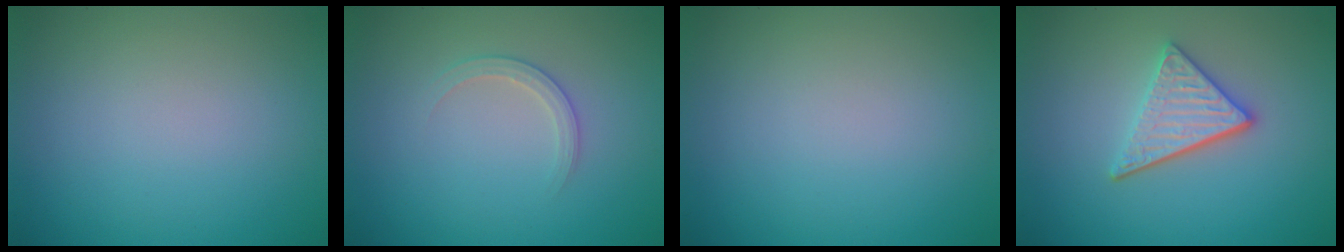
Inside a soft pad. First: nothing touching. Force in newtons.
{"total": 1.6, "press": 1.6, "slide": 0.1}
{"total": 0.0}
{"total": 3.6, "press": 3.0, "slide": 2.0}